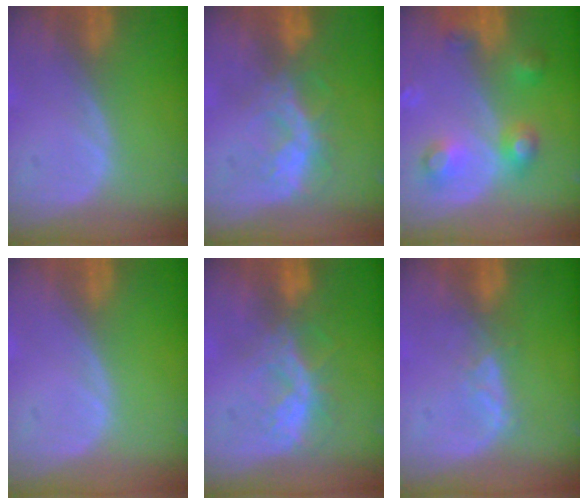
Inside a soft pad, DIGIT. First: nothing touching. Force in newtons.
{"total": 6.4, "press": 6.1, "slide": 2.0}
{"total": 6.1, "press": 6.1, "slide": 0.4}
{"total": 0.0}
{"total": 6.5, "press": 5.9, "slide": 2.7}
{"total": 2.6, "press": 2.5, "slide": 0.8}